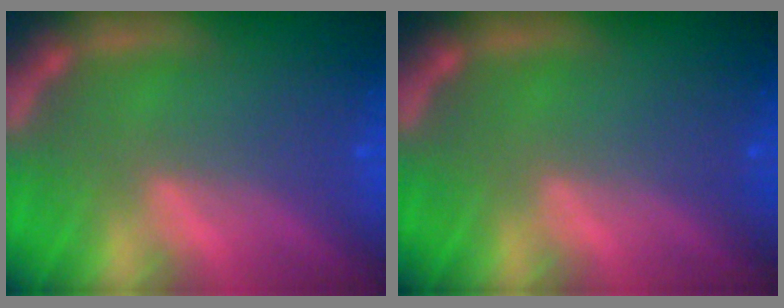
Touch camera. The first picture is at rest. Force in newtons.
{"total": 0.0}